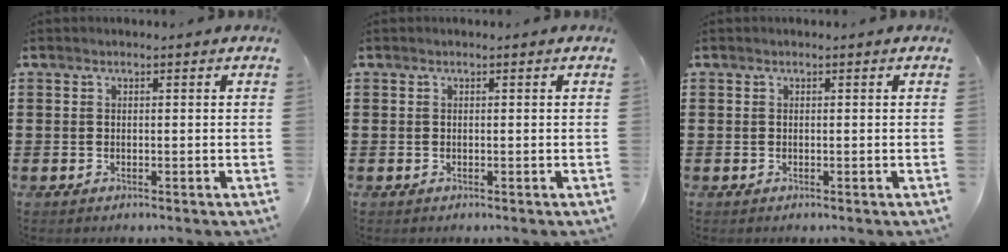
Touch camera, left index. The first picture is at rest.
{"total": 0.0}
{"total": 0.0}